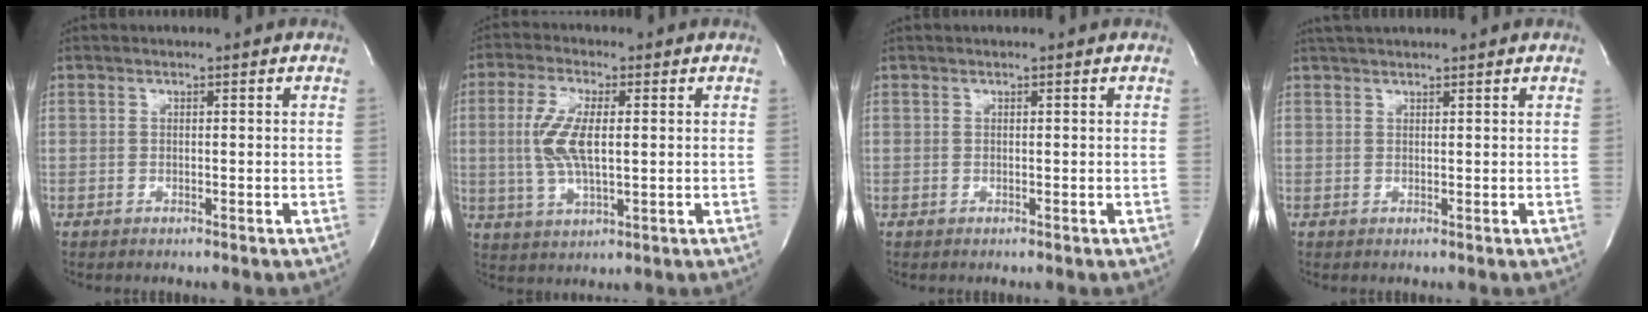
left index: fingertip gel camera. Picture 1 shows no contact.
{"total": 7.9, "force": [0.4, 2.5, 7.5], "torque": [-0.175, -0.007, 0.014]}
{"total": 0.8, "force": [0.8, 0.0, 0.3], "torque": [-0.005, 0.011, 0.012]}
{"total": 4.4, "force": [4.0, 0.3, 1.8], "torque": [-0.028, 0.034, 0.066]}